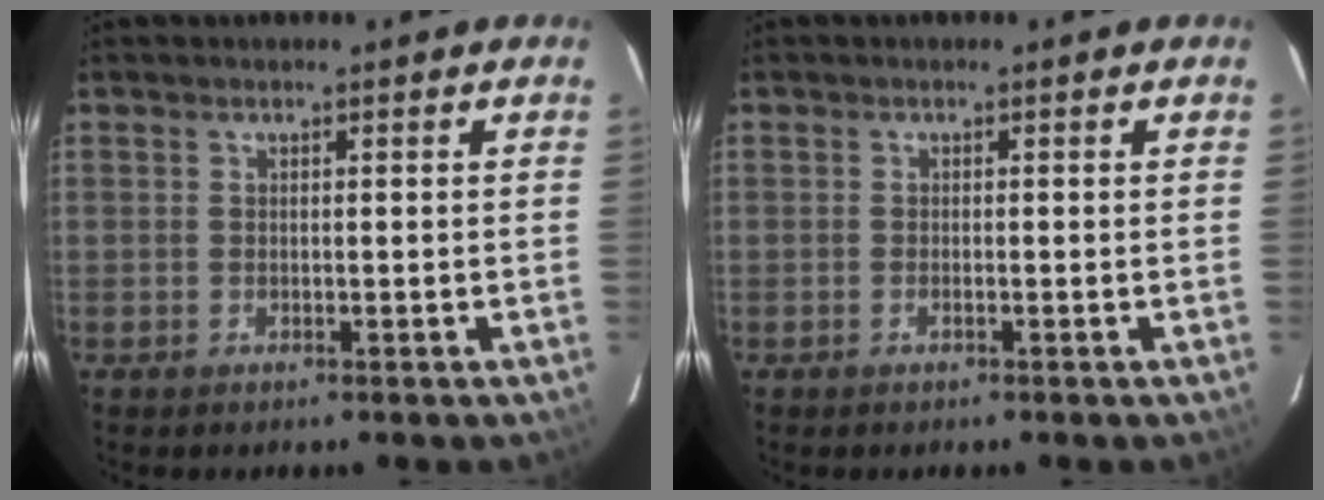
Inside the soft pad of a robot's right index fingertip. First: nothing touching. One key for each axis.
{"total": 0.6, "fx": -0.3, "fy": 0.1, "fz": 0.5, "tx": -0.014, "ty": 0.000, "tz": -0.005}